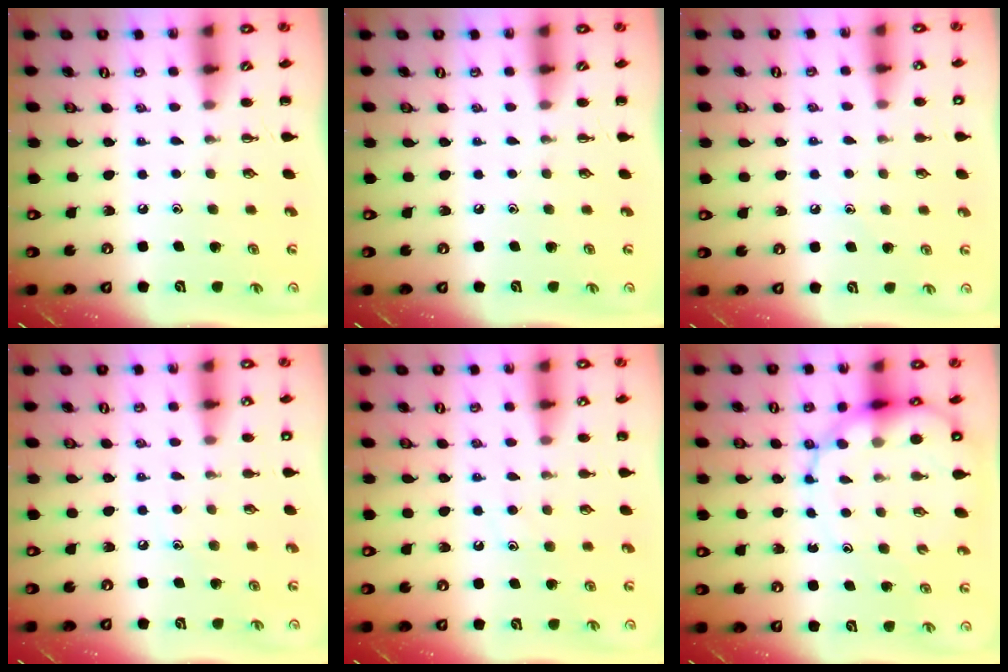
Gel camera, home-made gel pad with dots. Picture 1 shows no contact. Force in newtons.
{"total": 0.0}
{"total": 7.9, "press": 7.6, "slide": 2.2}
{"total": 7.3, "press": 7.1, "slide": 1.8}
{"total": 8.6, "press": 8.5, "slide": 1.1}
{"total": 13.5, "press": 13.0, "slide": 3.4}